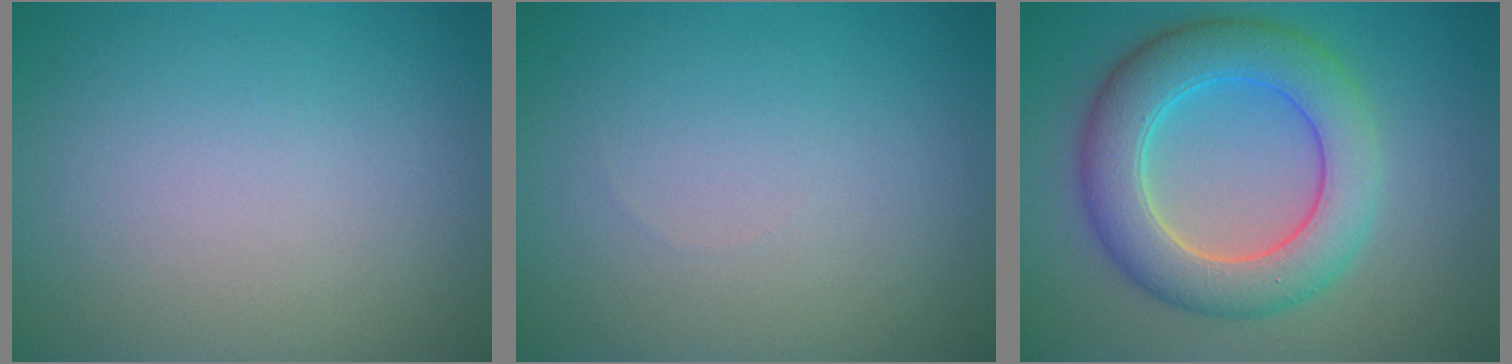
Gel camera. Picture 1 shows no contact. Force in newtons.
{"total": 0.0}
{"total": 7.6, "press": 7.6, "slide": 0.1}